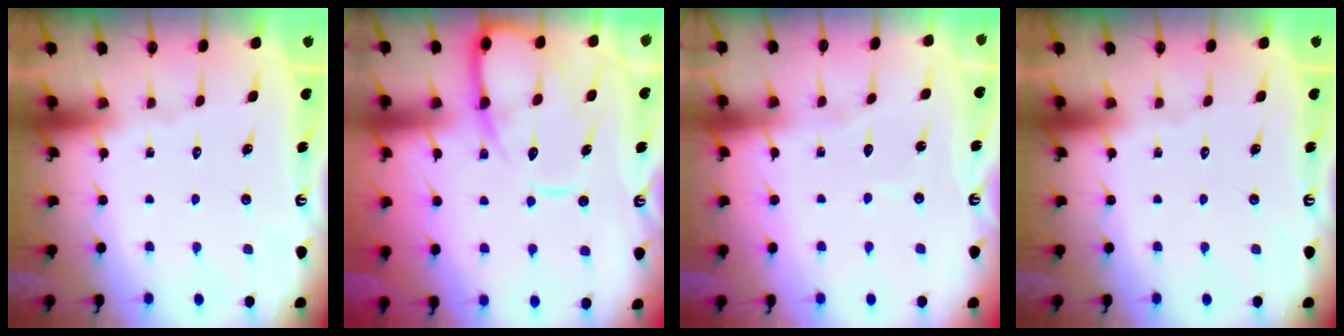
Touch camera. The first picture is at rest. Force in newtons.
{"total": 12.5, "press": 12.4, "slide": 1.2}
{"total": 4.5, "press": 4.5, "slide": 0.3}
{"total": 0.0}